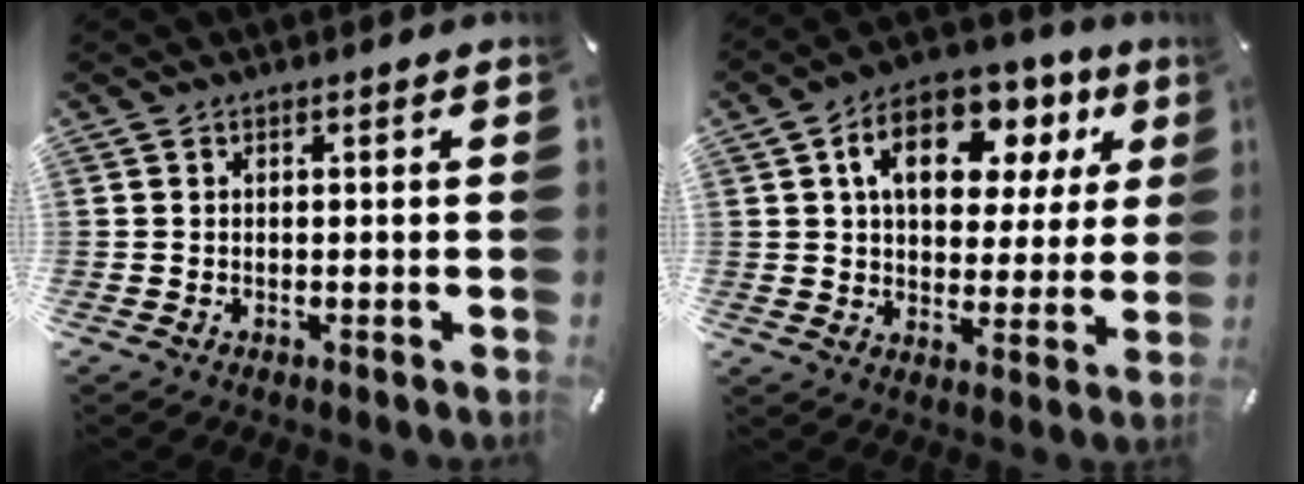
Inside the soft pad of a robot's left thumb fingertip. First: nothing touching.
{"total": 15.2, "force": [6.6, 9.8, 9.6], "torque": [-0.151, -0.015, 0.113]}